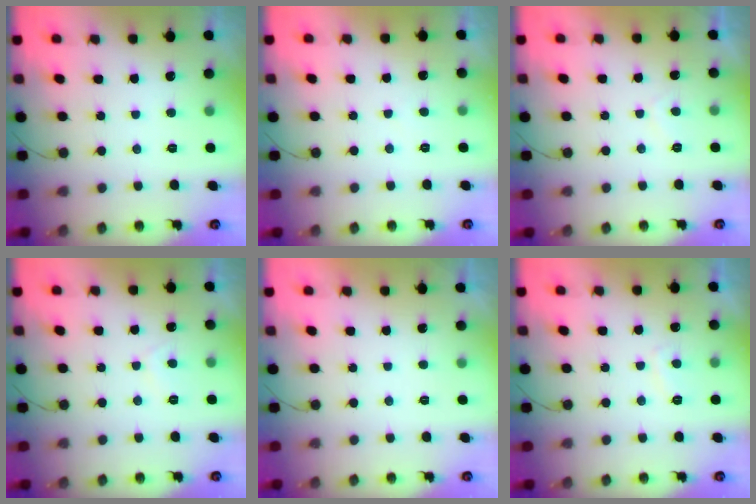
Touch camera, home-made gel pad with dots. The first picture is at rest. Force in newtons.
{"total": 0.8, "press": 0.7, "slide": 0.3}
{"total": 1.7, "press": 1.6, "slide": 0.7}
{"total": 2.1, "press": 1.9, "slide": 0.7}
{"total": 2.2, "press": 2.1, "slide": 0.3}
{"total": 2.6, "press": 2.4, "slide": 0.8}